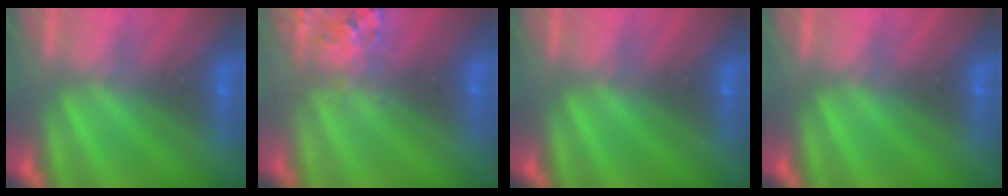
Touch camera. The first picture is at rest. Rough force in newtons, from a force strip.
{"total": 2.6}
{"total": 0.0}
{"total": 0.0}